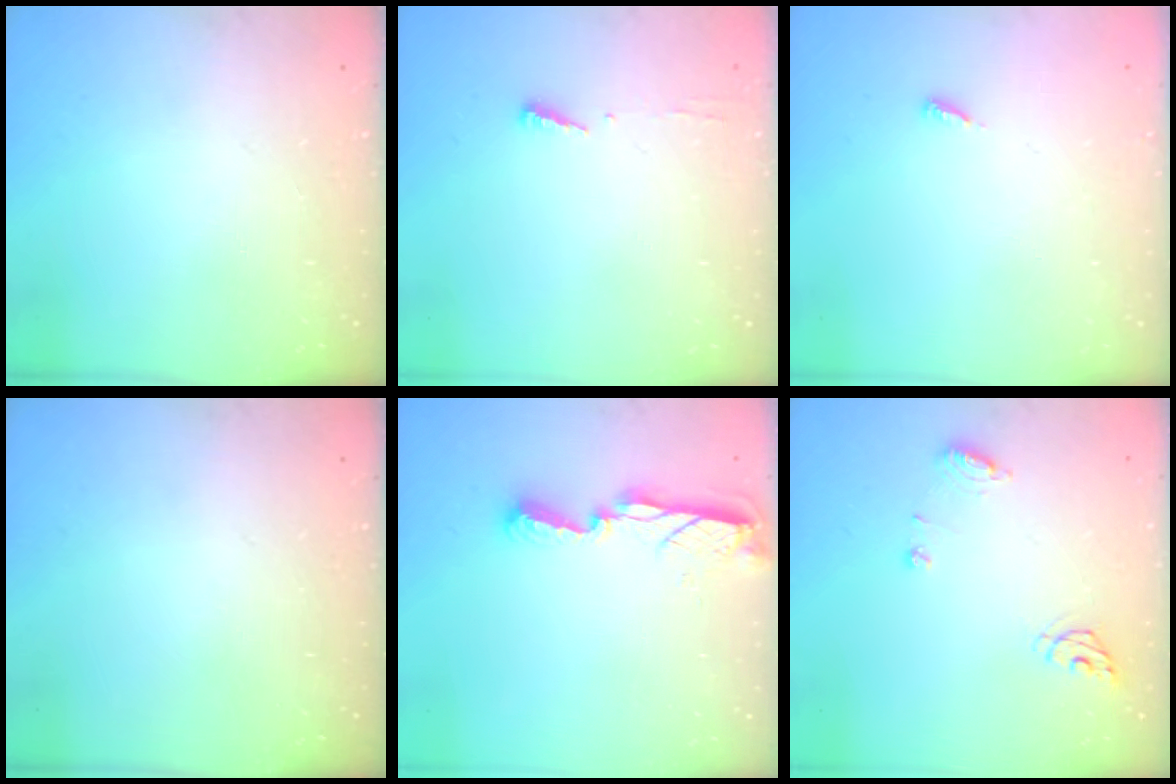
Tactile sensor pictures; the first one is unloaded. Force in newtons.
{"total": 3.7, "press": 3.7, "slide": 0.5}
{"total": 2.9, "press": 2.9, "slide": 0.2}
{"total": 0.0}
{"total": 7.8, "press": 7.7, "slide": 0.3}
{"total": 7.2, "press": 7.2, "slide": 0.8}